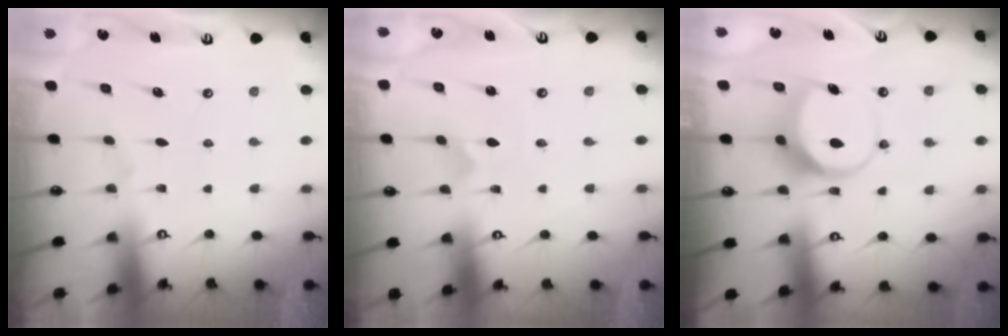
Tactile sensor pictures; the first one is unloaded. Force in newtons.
{"total": 0.8, "press": 0.8, "slide": 0.1}
{"total": 8.0, "press": 8.0, "slide": 0.7}